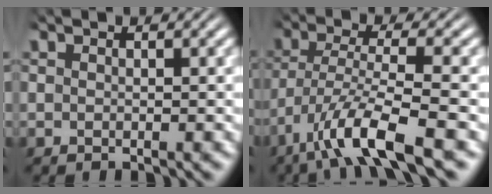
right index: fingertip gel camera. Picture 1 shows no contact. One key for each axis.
{"total": 6.2, "fx": -3.1, "fy": 1.8, "fz": 5.1, "tx": -0.111, "ty": -0.026, "tz": -0.037}